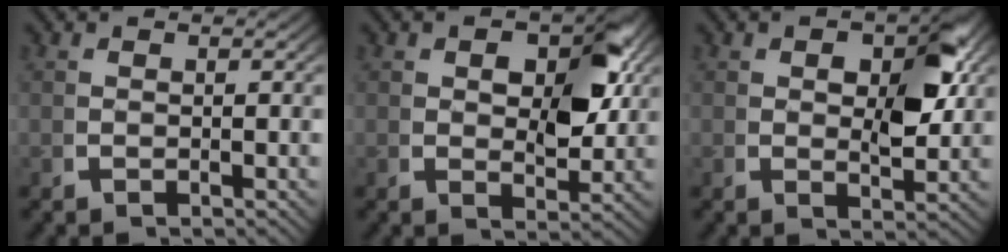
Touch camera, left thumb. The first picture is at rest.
{"total": 5.7, "force": [1.5, 2.8, 4.7], "torque": [-0.057, -0.003, 0.027]}
{"total": 5.0, "force": [1.4, 2.0, 4.4], "torque": [-0.050, 0.003, 0.020]}